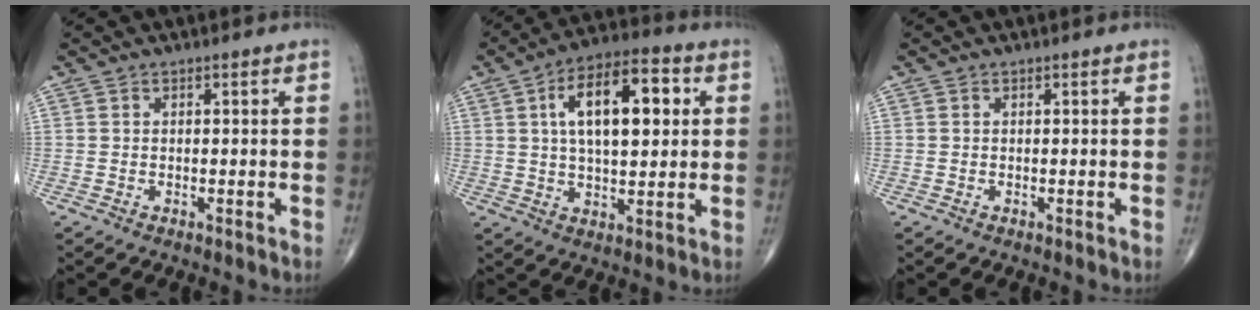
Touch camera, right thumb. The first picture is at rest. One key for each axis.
{"total": 15.4, "fx": 3.7, "fy": 7.2, "fz": 13.1, "tx": -0.193, "ty": 0.011, "tz": 0.057}
{"total": 0.0}